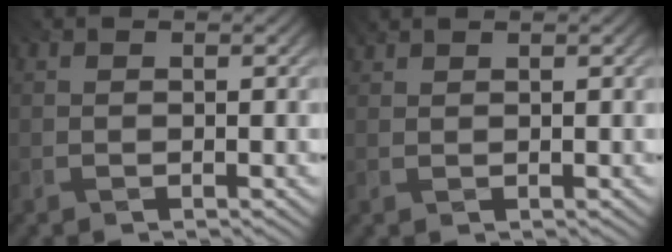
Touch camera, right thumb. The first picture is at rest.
{"total": 1.0, "force": [1.0, 0.1, 0.3], "torque": [-0.008, 0.000, 0.017]}